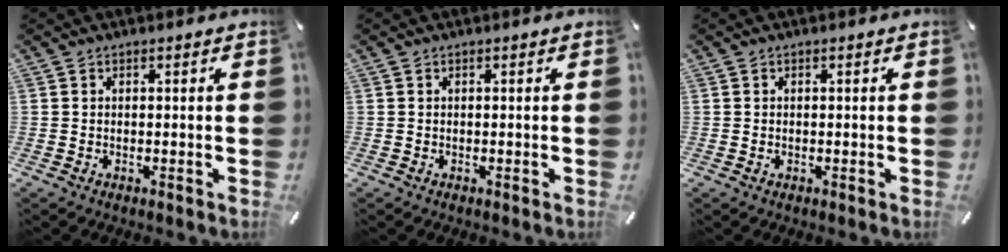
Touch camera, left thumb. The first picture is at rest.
{"total": 0.0}
{"total": 0.0}